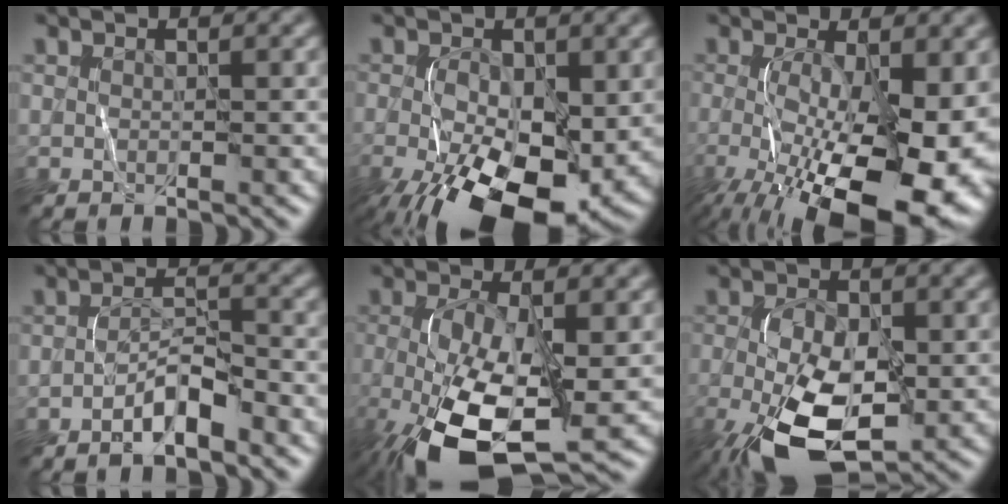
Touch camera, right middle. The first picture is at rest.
{"total": 14.6, "force": [-5.4, 7.3, 11.5], "torque": [-0.199, -0.035, -0.084]}
{"total": 15.3, "force": [-4.2, 6.3, 13.3], "torque": [-0.203, -0.044, -0.050]}
{"total": 2.8, "force": [-1.9, 0.6, 2.0], "torque": [-0.036, 0.012, -0.037]}
{"total": 11.1, "force": [-3.7, 4.6, 9.4], "torque": [-0.196, -0.028, -0.058]}
{"total": 10.0, "force": [-3.8, 4.8, 7.9], "torque": [-0.171, -0.023, -0.068]}